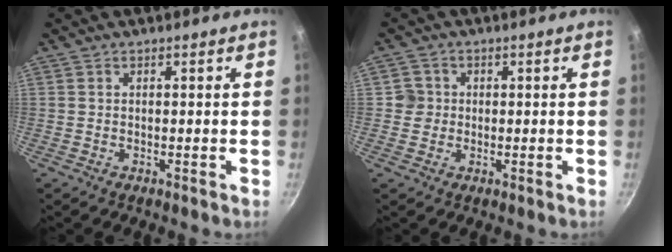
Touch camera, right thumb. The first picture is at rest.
{"total": 2.9, "force": [0.1, 2.9, 0.3], "torque": [0.018, 0.007, 0.000]}